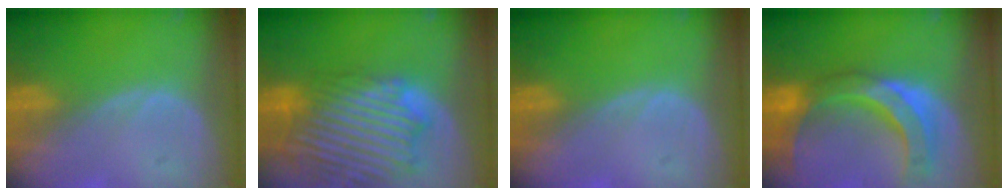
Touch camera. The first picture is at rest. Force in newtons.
{"total": 14.6, "press": 12.5, "slide": 7.5}
{"total": 0.0}
{"total": 11.2, "press": 9.5, "slide": 5.9}